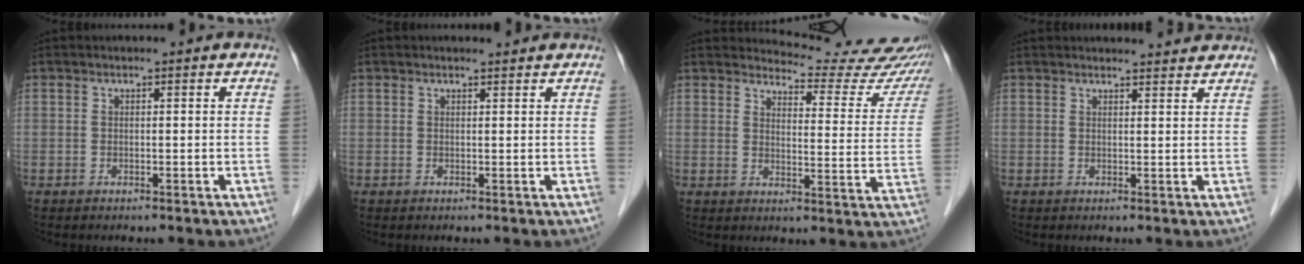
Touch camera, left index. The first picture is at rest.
{"total": 1.5, "force": [1.4, 0.2, 0.2], "torque": [-0.011, 0.002, 0.022]}
{"total": 17.5, "force": [17.0, 3.0, 2.9], "torque": [-0.016, -0.089, 0.172]}
{"total": 5.7, "force": [5.6, 0.7, 0.9], "torque": [-0.010, 0.012, 0.059]}